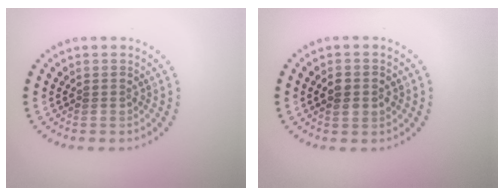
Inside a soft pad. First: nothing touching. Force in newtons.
{"total": 2.8, "press": 2.8, "slide": 0.1}